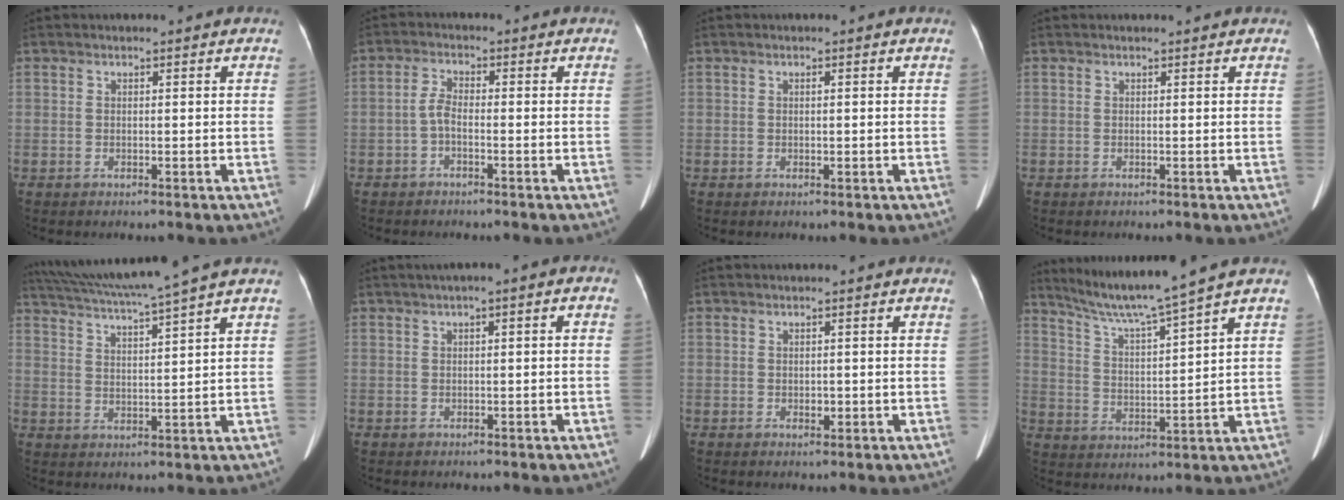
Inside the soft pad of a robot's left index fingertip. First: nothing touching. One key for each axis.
{"total": 2.5, "fx": -1.1, "fy": 1.0, "fz": 2.0, "tx": -0.044, "ty": 0.005, "tz": -0.023}
{"total": 0.0}
{"total": 0.9, "fx": 0.8, "fy": 0.3, "fz": 0.2, "tx": -0.008, "ty": 0.015, "tz": 0.008}
{"total": 11.5, "fx": 9.9, "fy": -2.3, "fz": 5.3, "tx": -0.100, "ty": 0.002, "tz": 0.158}
{"total": 3.3, "fx": 0.8, "fy": 0.5, "fz": 3.1, "tx": -0.040, "ty": 0.015, "tz": 0.006}
{"total": 0.8, "fx": -0.1, "fy": 0.6, "fz": 0.4, "tx": -0.007, "ty": -0.001, "tz": -0.002}
{"total": 9.6, "fx": 8.1, "fy": -2.6, "fz": 4.5, "tx": -0.082, "ty": -0.007, "tz": 0.152}